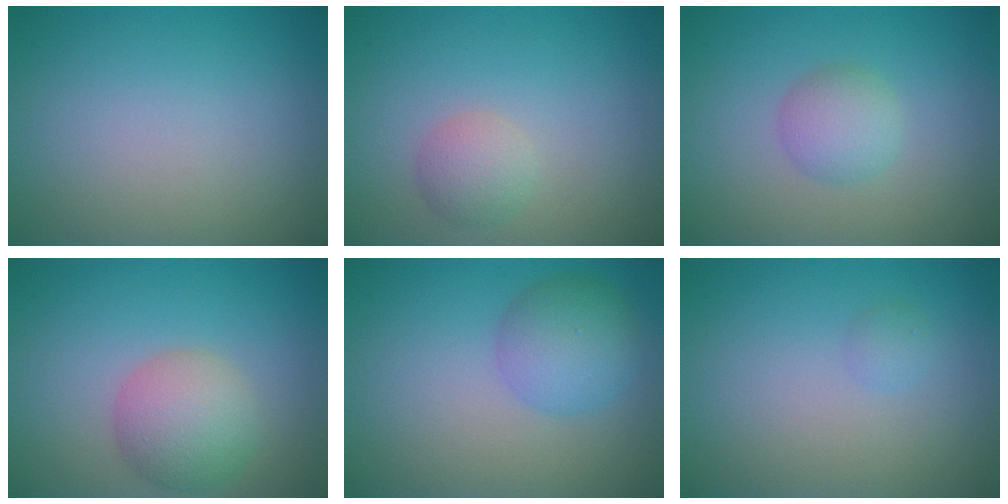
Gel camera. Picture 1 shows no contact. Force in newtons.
{"total": 2.1, "press": 2.1, "slide": 0.1}
{"total": 2.4, "press": 2.4, "slide": 0.1}
{"total": 4.4, "press": 4.3, "slide": 0.2}
{"total": 4.0, "press": 4.0, "slide": 0.2}
{"total": 0.7, "press": 0.7, "slide": 0.0}